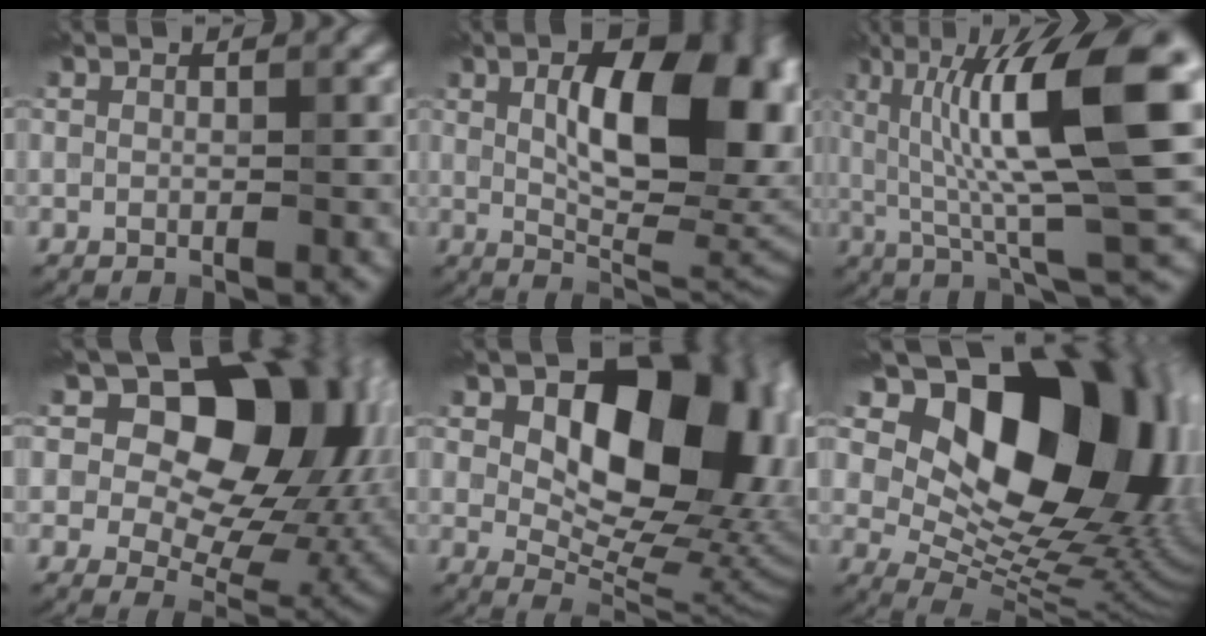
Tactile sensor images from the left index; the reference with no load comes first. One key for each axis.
{"total": 12.6, "fx": 2.4, "fy": 5.4, "fz": 11.1, "tx": -0.144, "ty": 0.006, "tz": 0.039}
{"total": 12.8, "fx": 2.8, "fy": 2.4, "fz": 12.3, "tx": -0.194, "ty": 0.011, "tz": 0.046}
{"total": 14.0, "fx": 5.4, "fy": 8.9, "fz": 9.5, "tx": -0.109, "ty": 0.008, "tz": 0.078}
{"total": 14.8, "fx": 4.4, "fy": 8.5, "fz": 11.3, "tx": -0.127, "ty": 0.004, "tz": 0.071}
{"total": 18.4, "fx": 7.1, "fy": 10.5, "fz": 13.3, "tx": -0.193, "ty": 0.008, "tz": 0.125}